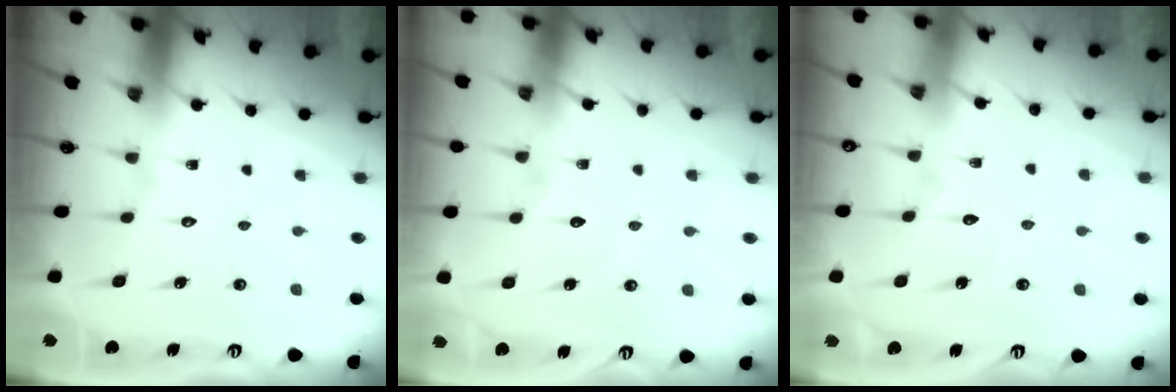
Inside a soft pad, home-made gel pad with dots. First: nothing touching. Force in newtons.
{"total": 2.6, "press": 2.6, "slide": 0.3}
{"total": 2.8, "press": 2.8, "slide": 0.3}